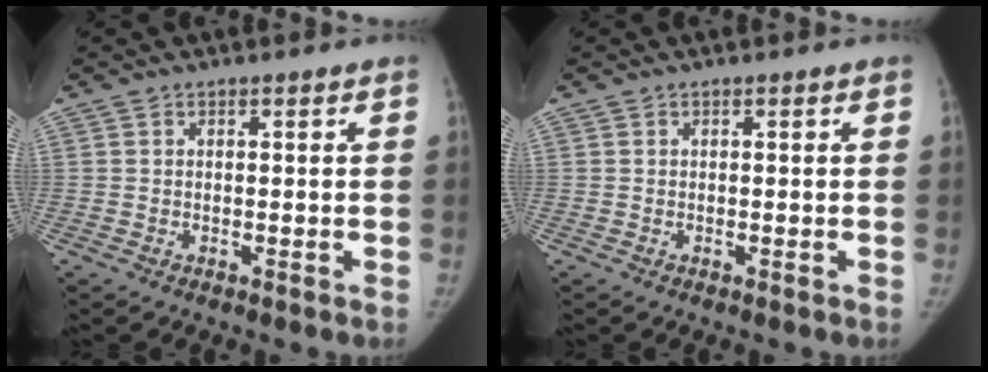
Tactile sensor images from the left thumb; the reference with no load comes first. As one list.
[{"total": 0.0}]